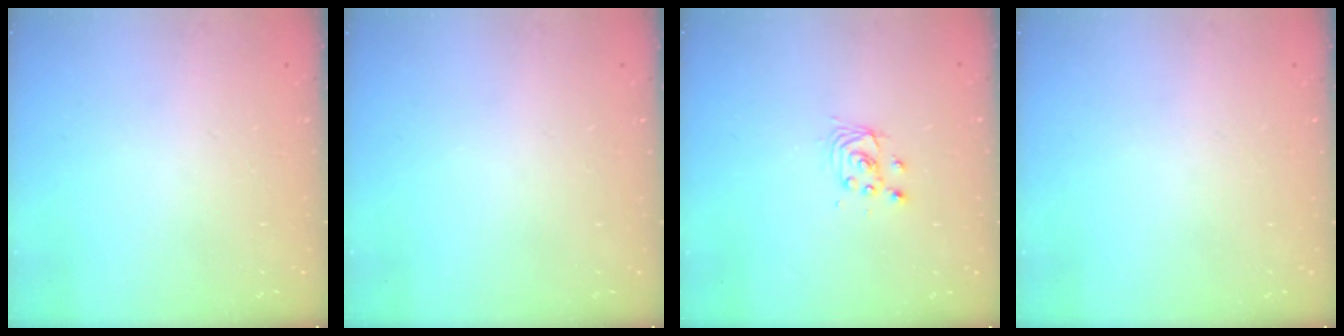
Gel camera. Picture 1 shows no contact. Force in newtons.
{"total": 0.0}
{"total": 3.3, "press": 3.3, "slide": 0.3}
{"total": 0.0}